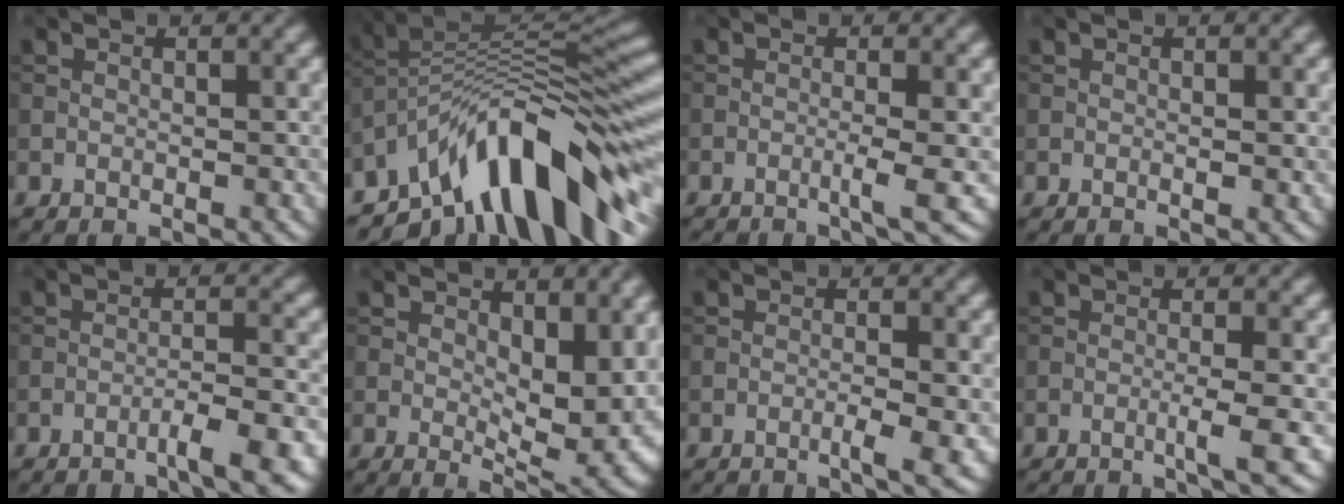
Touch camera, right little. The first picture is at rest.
{"total": 12.6, "force": [-7.3, 4.7, 9.2], "torque": [-0.127, 0.021, -0.135]}
{"total": 2.3, "force": [-0.8, 0.2, 2.1], "torque": [-0.030, 0.001, -0.023]}
{"total": 0.6, "force": [0.0, 0.1, 0.6], "torque": [-0.007, -0.003, 0.000]}
{"total": 4.0, "force": [-2.5, 0.5, 3.1], "torque": [-0.038, 0.012, -0.051]}
{"total": 8.5, "force": [1.1, 4.4, 7.2], "torque": [-0.101, -0.016, 0.027]}
{"total": 2.4, "force": [-1.0, 0.3, 2.2], "torque": [-0.031, 0.004, -0.024]}
{"total": 2.5, "force": [-0.9, 0.3, 2.4], "torque": [-0.033, 0.003, -0.026]}